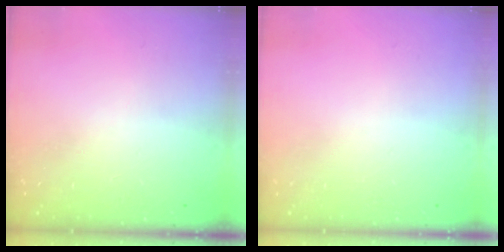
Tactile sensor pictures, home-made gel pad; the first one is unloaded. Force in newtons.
{"total": 0.0}